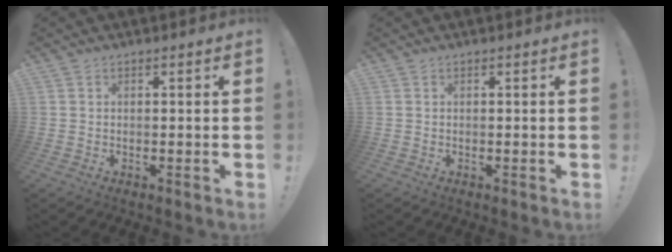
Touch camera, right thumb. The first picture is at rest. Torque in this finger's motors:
{"motor_torque": [-0.16, -0.02, 0.00, 0.17, 0.00]}